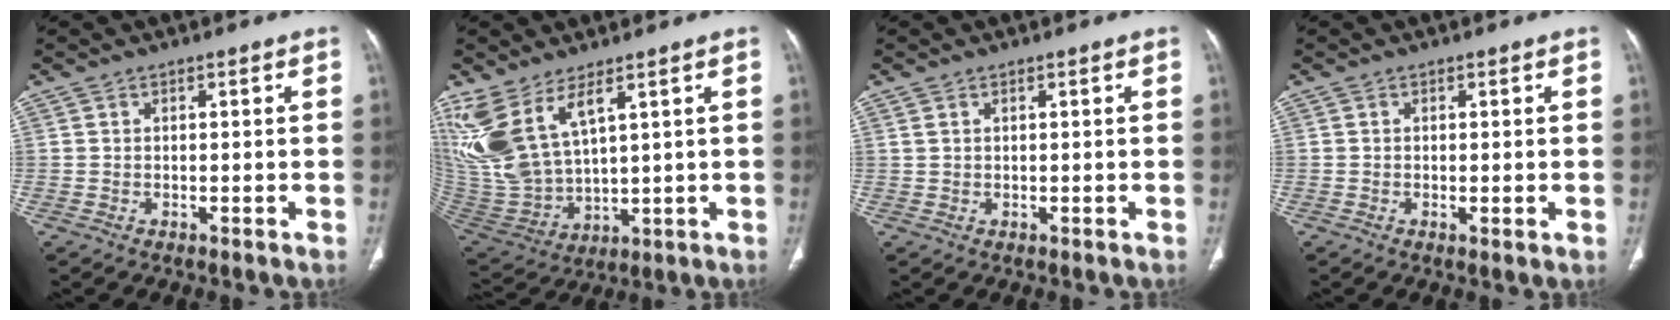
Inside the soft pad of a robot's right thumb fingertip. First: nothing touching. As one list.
[{"total": 14.3, "force": [7.5, 6.1, 10.5], "torque": [-0.230, -0.033, 0.180]}, {"total": 0.7, "force": [0.4, 0.3, 0.4], "torque": [-0.010, 0.011, 0.012]}, {"total": 1.2, "force": [-0.2, 0.2, 1.2], "torque": [-0.028, -0.007, -0.003]}]